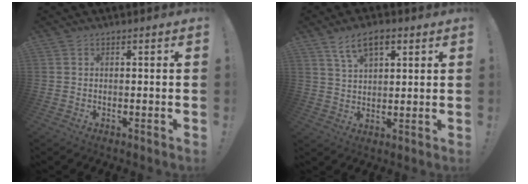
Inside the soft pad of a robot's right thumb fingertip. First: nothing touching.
{"total": 8.7, "force": [4.7, 4.3, 5.9], "torque": [-0.097, -0.006, 0.087]}